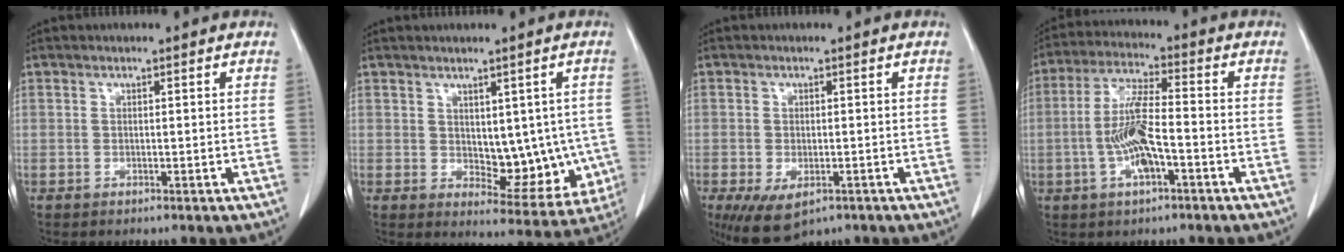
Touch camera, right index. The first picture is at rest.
{"total": 9.1, "force": [-0.2, 5.2, 7.5], "torque": [-0.076, -0.001, 0.014]}
{"total": 6.7, "force": [-3.8, 3.4, 4.4], "torque": [-0.076, -0.012, -0.054]}
{"total": 9.1, "force": [-2.4, 2.0, 8.6], "torque": [-0.177, 0.006, -0.048]}